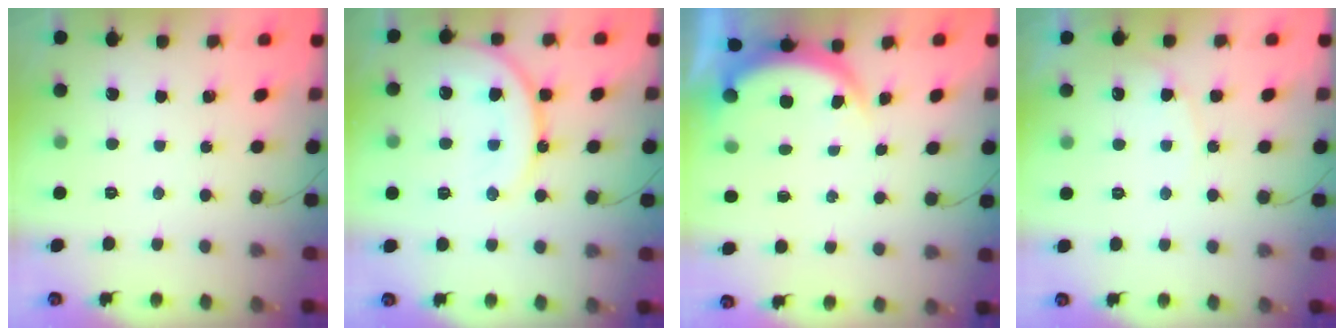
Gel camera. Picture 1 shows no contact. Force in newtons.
{"total": 15.5, "press": 15.4, "slide": 2.0}
{"total": 5.1, "press": 5.0, "slide": 0.9}
{"total": 6.1, "press": 6.0, "slide": 0.7}